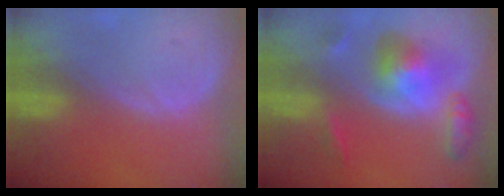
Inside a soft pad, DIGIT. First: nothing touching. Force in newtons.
{"total": 7.8, "press": 7.8, "slide": 0.5}